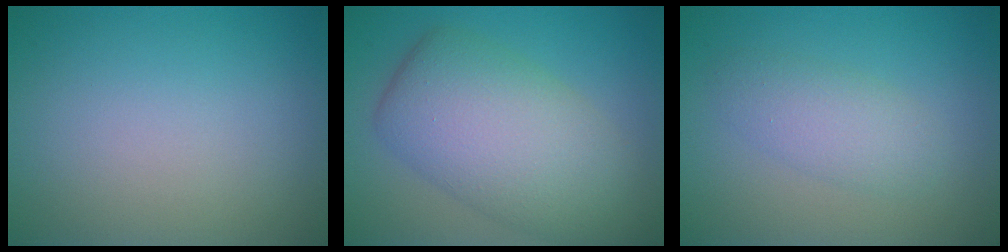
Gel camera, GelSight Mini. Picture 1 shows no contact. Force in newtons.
{"total": 8.8, "press": 8.8, "slide": 0.4}
{"total": 2.8, "press": 2.8, "slide": 0.1}